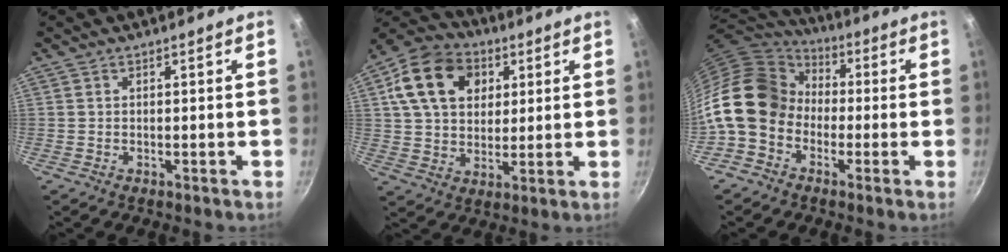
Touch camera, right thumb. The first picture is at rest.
{"total": 16.3, "force": [5.4, 12.1, 9.6], "torque": [-0.141, 0.005, 0.083]}
{"total": 16.6, "force": [-2.4, 13.4, 9.6], "torque": [-0.148, 0.052, -0.064]}